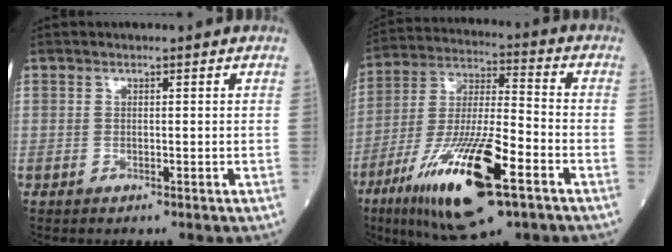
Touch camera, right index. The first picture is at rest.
{"total": 19.9, "force": [-9.7, 3.5, 17.0], "torque": [-0.343, -0.036, -0.166]}